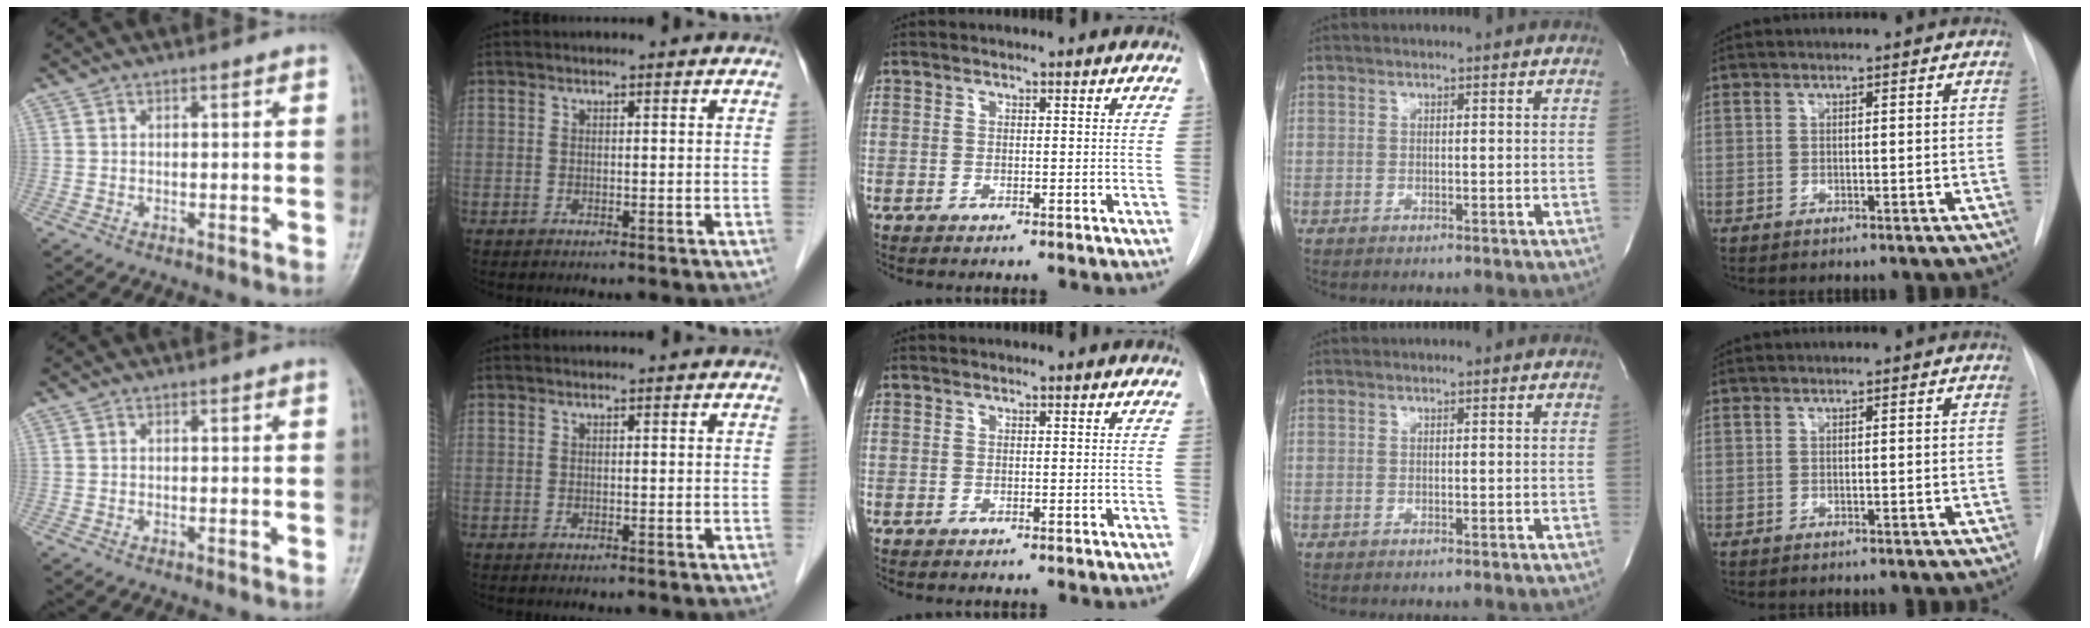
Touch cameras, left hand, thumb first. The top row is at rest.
{}